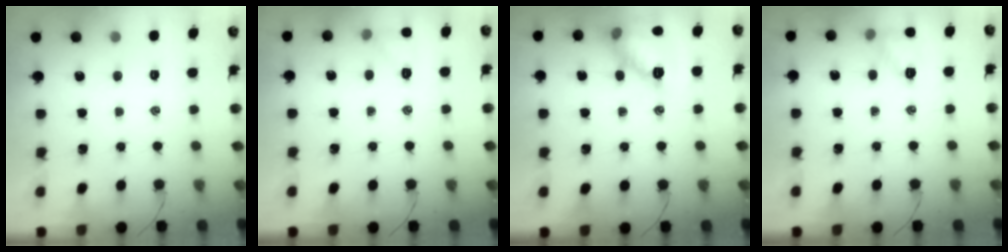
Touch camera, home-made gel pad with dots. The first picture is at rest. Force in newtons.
{"total": 6.6, "press": 6.4, "slide": 1.7}
{"total": 12.9, "press": 12.9, "slide": 0.3}
{"total": 8.2, "press": 8.2, "slide": 1.0}